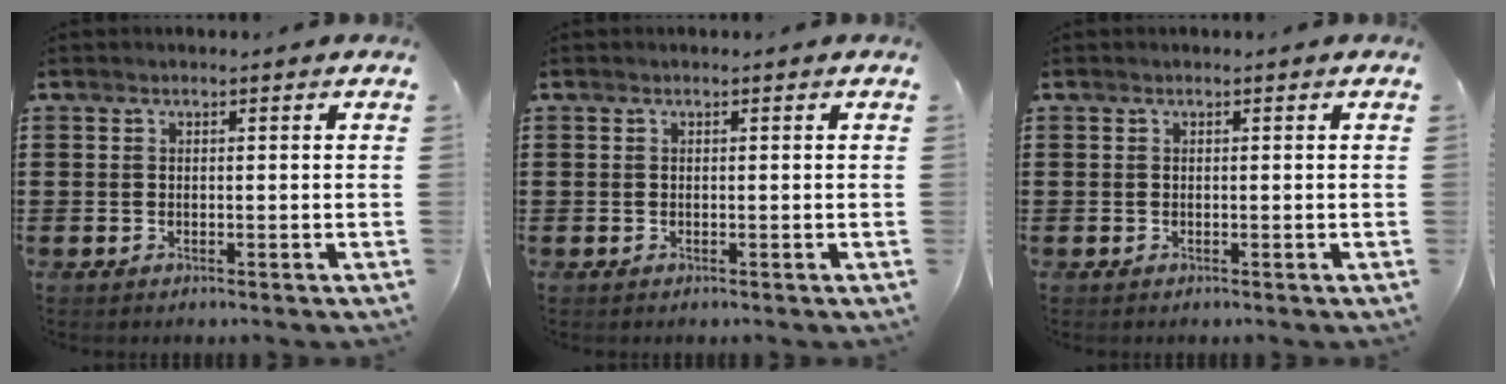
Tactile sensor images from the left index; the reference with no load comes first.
{"total": 0.0}
{"total": 0.0}